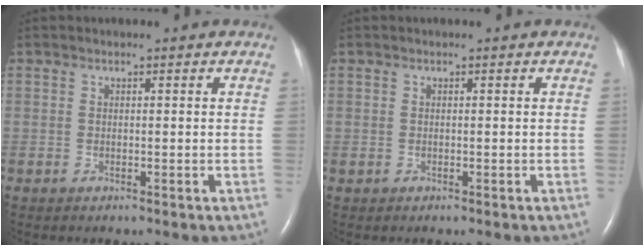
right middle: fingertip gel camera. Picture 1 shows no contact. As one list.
[{"total": 0.0}]